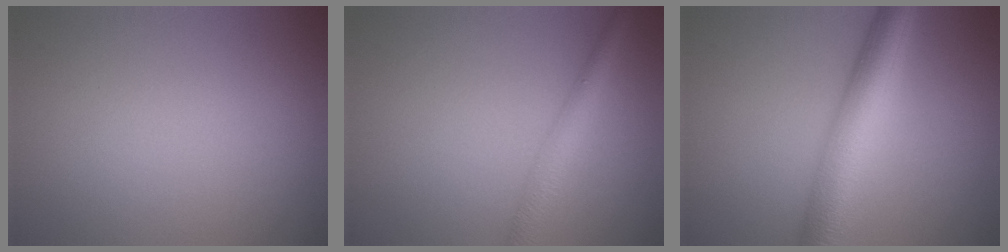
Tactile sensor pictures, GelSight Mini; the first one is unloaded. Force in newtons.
{"total": 2.6, "press": 2.6, "slide": 0.1}
{"total": 7.0, "press": 7.0, "slide": 0.1}